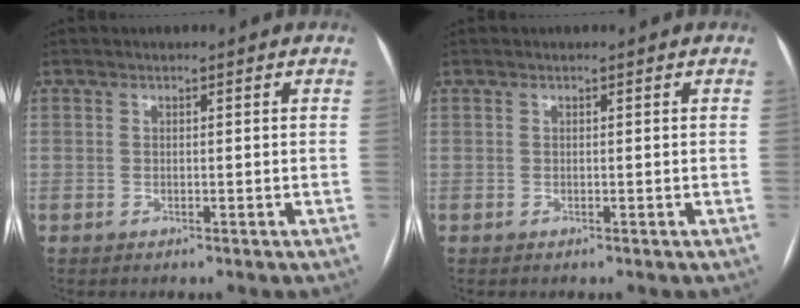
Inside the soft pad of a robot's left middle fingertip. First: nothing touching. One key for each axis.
{"total": 0.0}